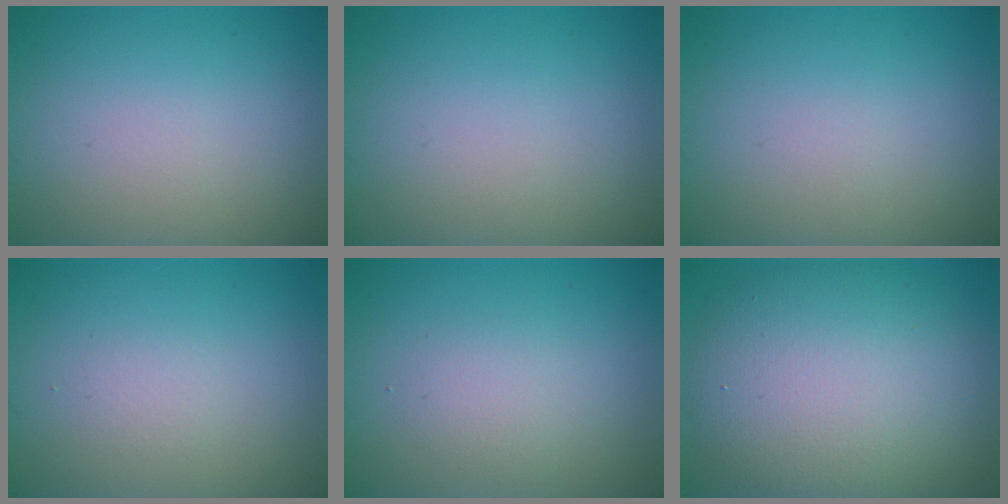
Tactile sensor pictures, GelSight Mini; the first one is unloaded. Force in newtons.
{"total": 0.0}
{"total": 0.0}
{"total": 0.9, "press": 0.9, "slide": 0.2}
{"total": 1.8, "press": 1.8, "slide": 0.0}
{"total": 10.6, "press": 10.6, "slide": 0.8}